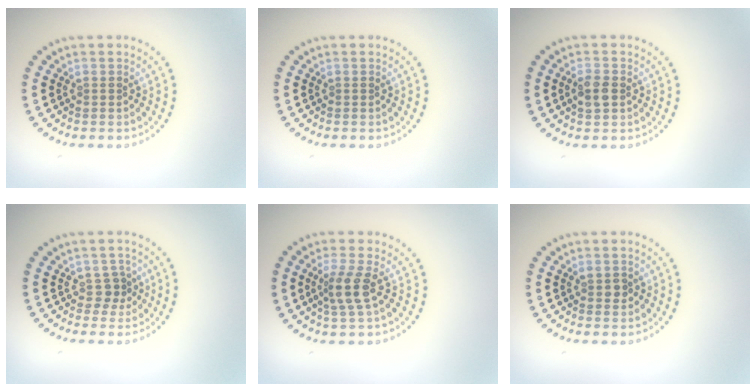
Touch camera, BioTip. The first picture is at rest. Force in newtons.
{"total": 0.0}
{"total": 1.9, "press": 1.9, "slide": 0.3}
{"total": 1.5, "press": 1.0, "slide": 1.1}
{"total": 2.6, "press": 2.0, "slide": 1.7}
{"total": 0.9, "press": 0.9, "slide": 0.1}